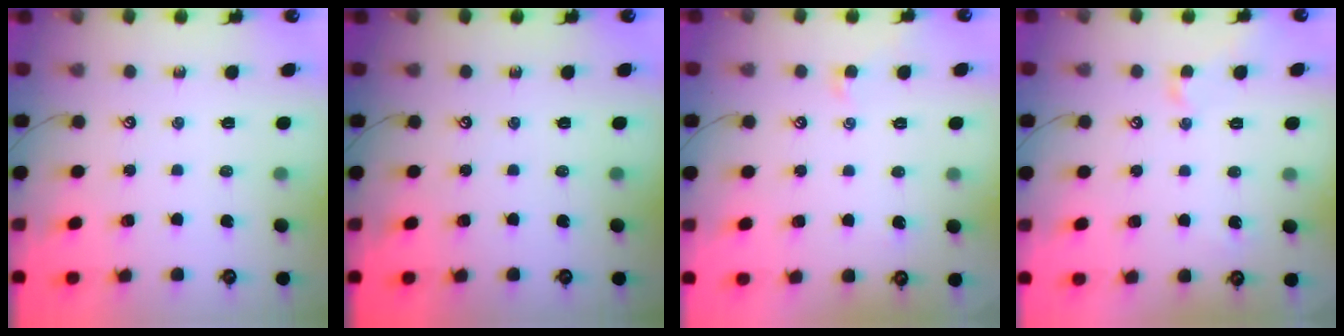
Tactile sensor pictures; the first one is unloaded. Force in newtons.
{"total": 0.0}
{"total": 0.0}
{"total": 1.0, "press": 0.9, "slide": 0.3}